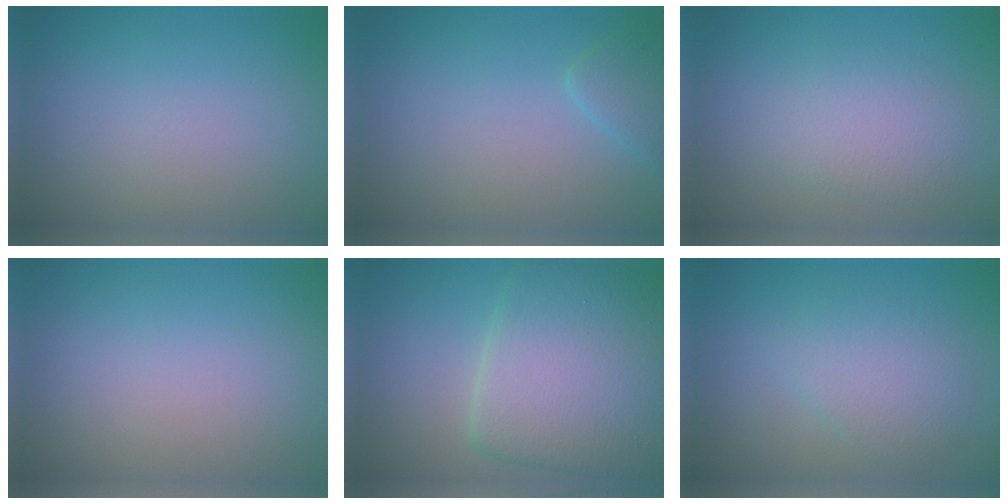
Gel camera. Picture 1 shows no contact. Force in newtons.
{"total": 1.7, "press": 1.7, "slide": 0.2}
{"total": 2.9, "press": 2.9, "slide": 0.1}
{"total": 0.0}
{"total": 9.1, "press": 9.1, "slide": 0.2}
{"total": 3.1, "press": 3.1, "slide": 0.1}